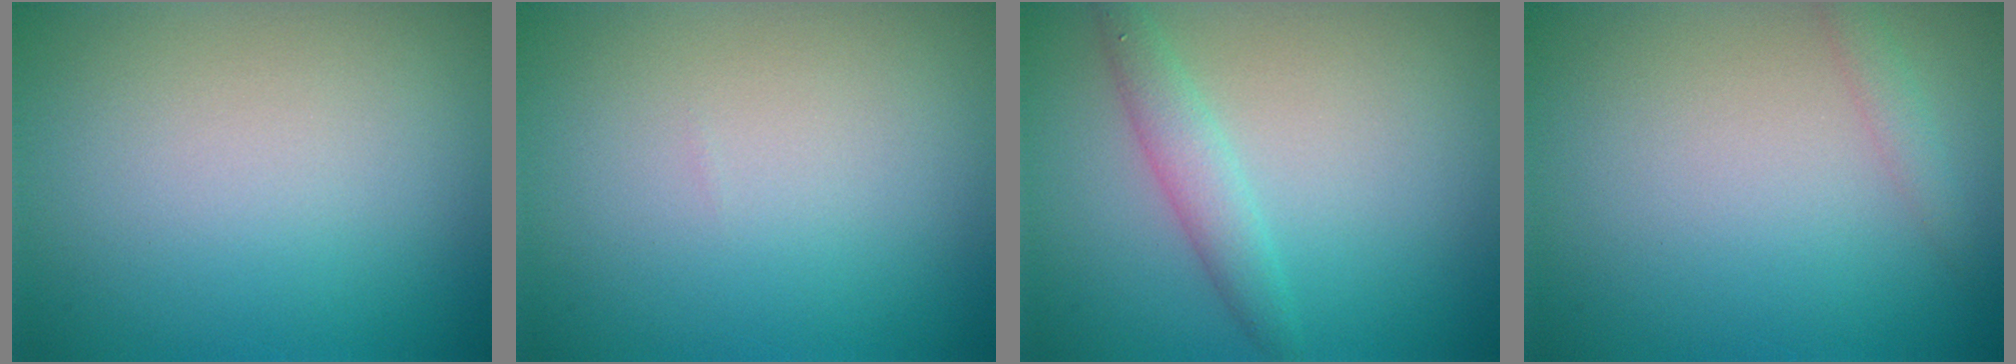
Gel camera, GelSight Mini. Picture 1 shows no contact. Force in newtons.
{"total": 0.0}
{"total": 2.3, "press": 2.3, "slide": 0.0}
{"total": 1.2, "press": 1.2, "slide": 0.0}